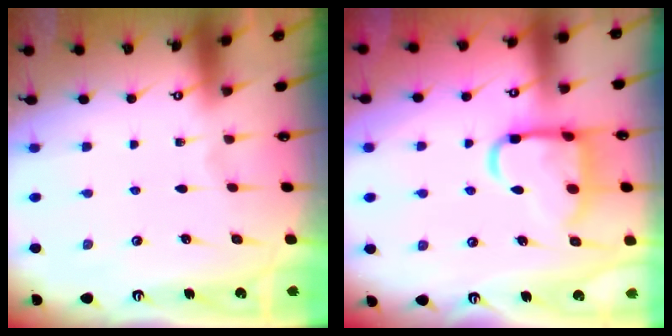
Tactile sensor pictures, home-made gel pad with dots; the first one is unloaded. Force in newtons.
{"total": 14.1, "press": 14.0, "slide": 1.5}